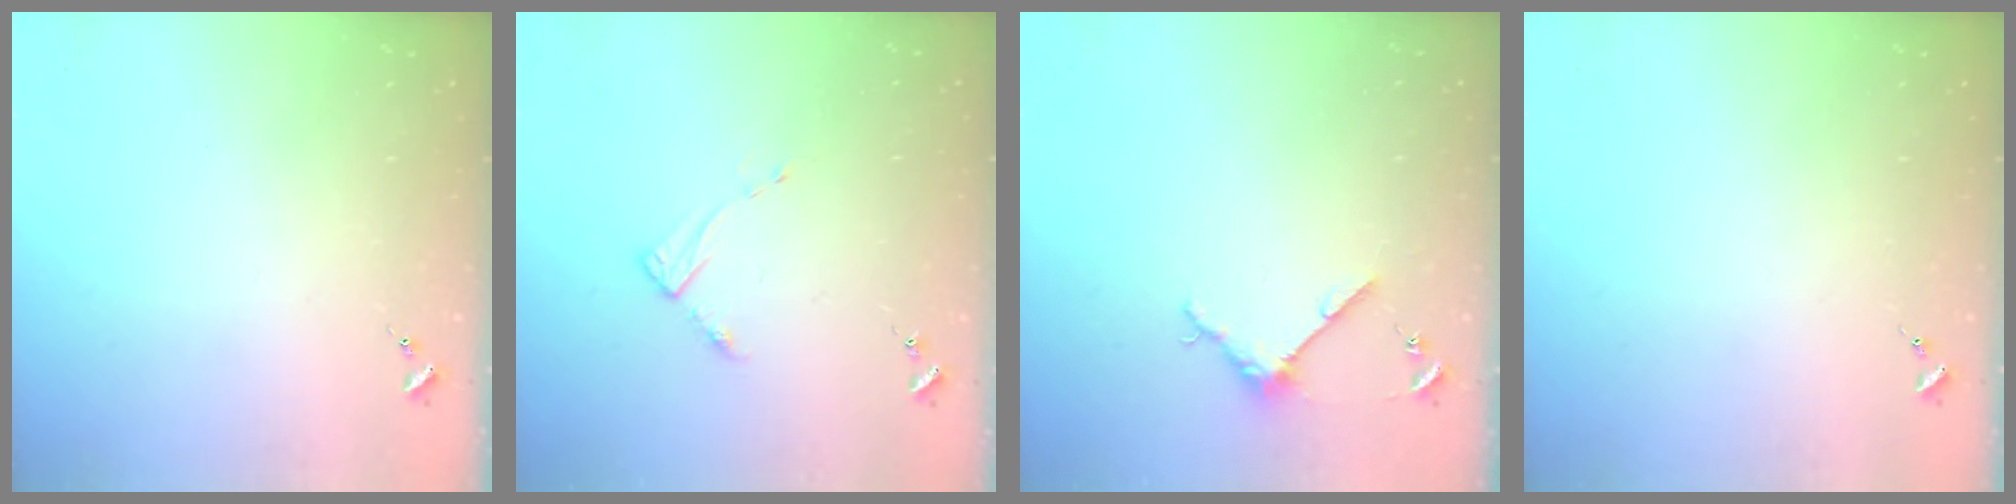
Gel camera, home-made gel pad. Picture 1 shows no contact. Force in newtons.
{"total": 2.8, "press": 2.8, "slide": 0.4}
{"total": 4.0, "press": 4.0, "slide": 0.4}
{"total": 0.0}